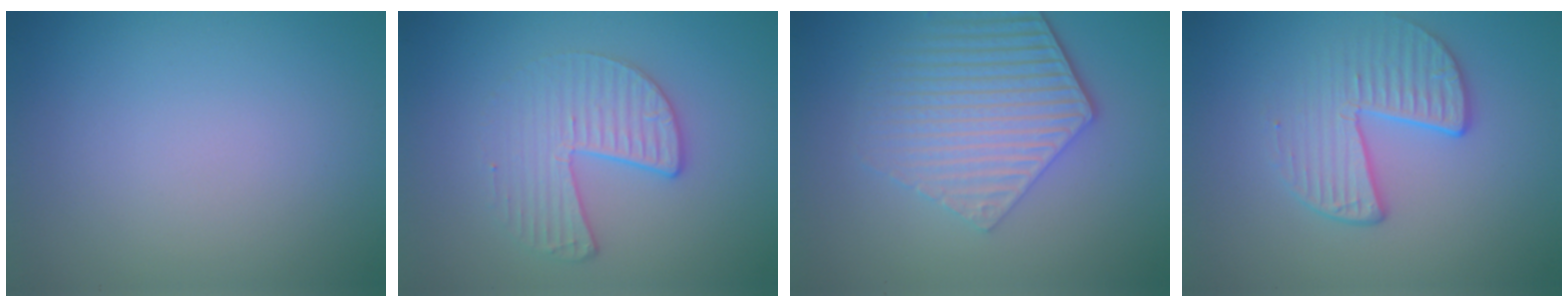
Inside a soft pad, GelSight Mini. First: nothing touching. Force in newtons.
{"total": 3.4, "press": 2.8, "slide": 1.8}
{"total": 5.8, "press": 4.4, "slide": 3.8}
{"total": 3.4, "press": 2.8, "slide": 2.0}